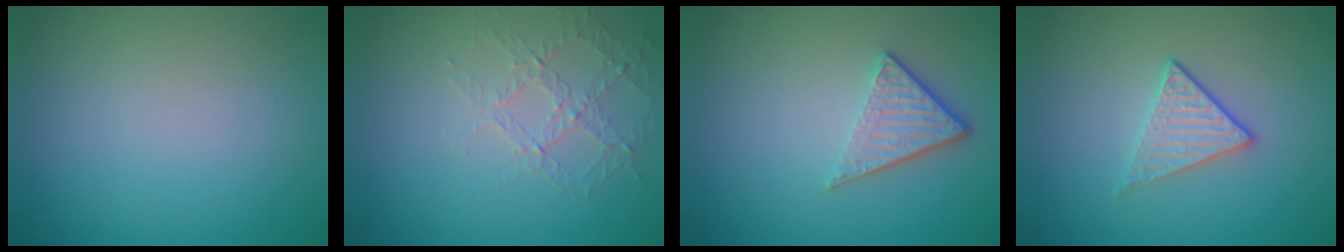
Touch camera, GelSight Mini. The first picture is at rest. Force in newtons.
{"total": 1.6, "press": 1.1, "slide": 1.2}
{"total": 3.8, "press": 2.6, "slide": 2.7}
{"total": 2.0, "press": 1.7, "slide": 1.0}